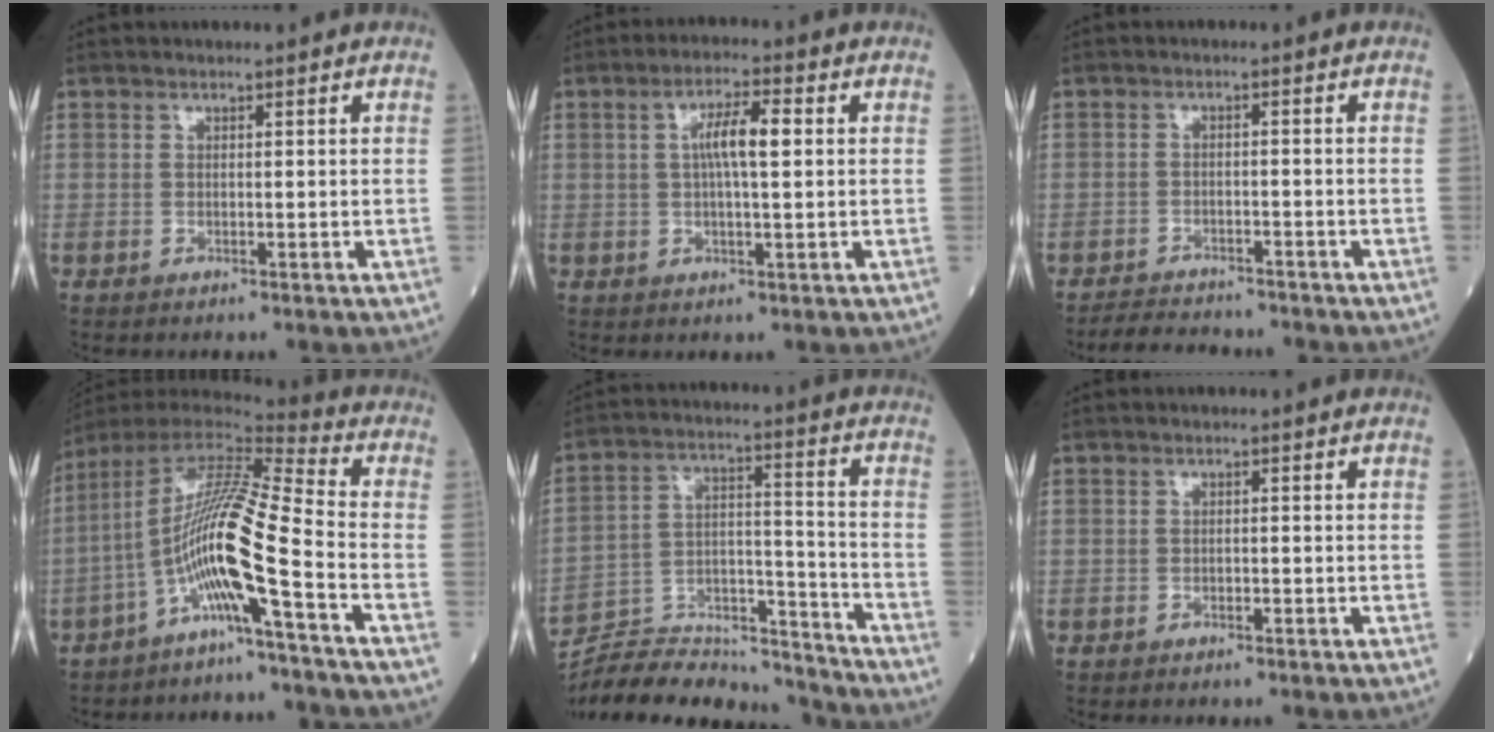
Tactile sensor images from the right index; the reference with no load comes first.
{"total": 5.6, "force": [1.0, 0.8, 5.5], "torque": [-0.099, 0.011, 0.016]}
{"total": 5.9, "force": [-5.7, 1.2, 1.3], "torque": [-0.021, -0.008, -0.089]}
{"total": 13.3, "force": [-5.1, -0.5, 12.2], "torque": [-0.234, 0.009, -0.104]}
{"total": 19.3, "force": [-18.7, 2.5, 4.0], "torque": [-0.086, 0.024, -0.297]}
{"total": 0.5, "force": [-0.3, 0.2, 0.3], "torque": [-0.006, 0.001, -0.006]}